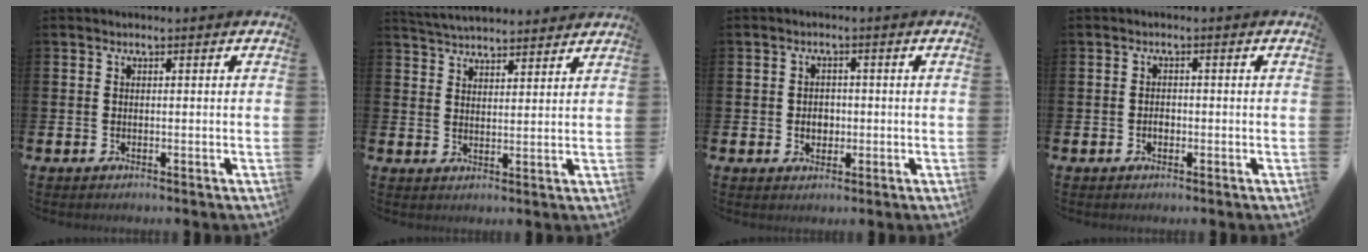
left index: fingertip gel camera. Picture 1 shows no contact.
{"total": 4.4, "force": [4.4, 0.5, 0.1], "torque": [-0.010, -0.024, 0.079]}
{"total": 2.5, "force": [-0.3, 2.1, 1.3], "torque": [-0.008, -0.002, -0.013]}
{"total": 1.3, "force": [-0.4, 0.9, 0.9], "torque": [-0.012, 0.001, -0.010]}